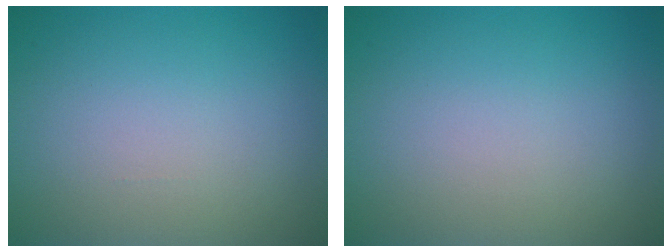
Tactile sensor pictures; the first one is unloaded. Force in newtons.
{"total": 0.0}